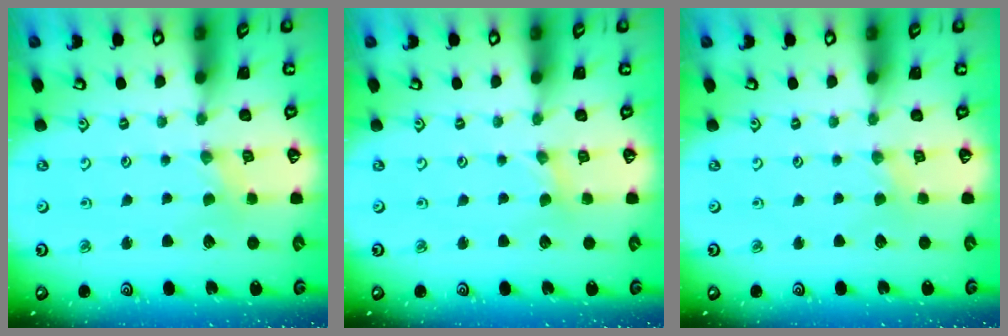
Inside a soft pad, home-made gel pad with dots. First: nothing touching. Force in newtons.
{"total": 0.6, "press": 0.6, "slide": 0.2}
{"total": 0.5, "press": 0.5, "slide": 0.2}